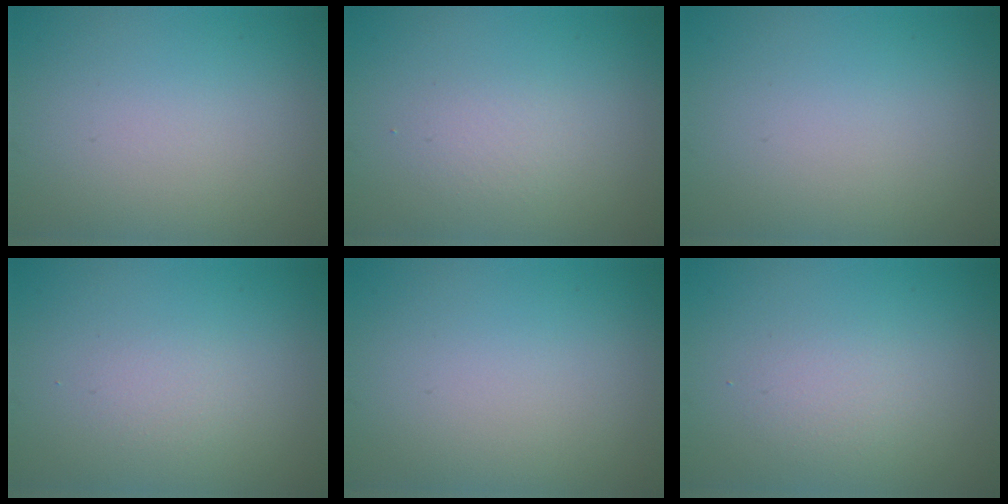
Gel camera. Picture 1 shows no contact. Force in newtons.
{"total": 1.3, "press": 1.3, "slide": 0.1}
{"total": 0.0}
{"total": 1.1, "press": 1.1, "slide": 0.1}
{"total": 0.0}
{"total": 1.6, "press": 1.6, "slide": 0.0}